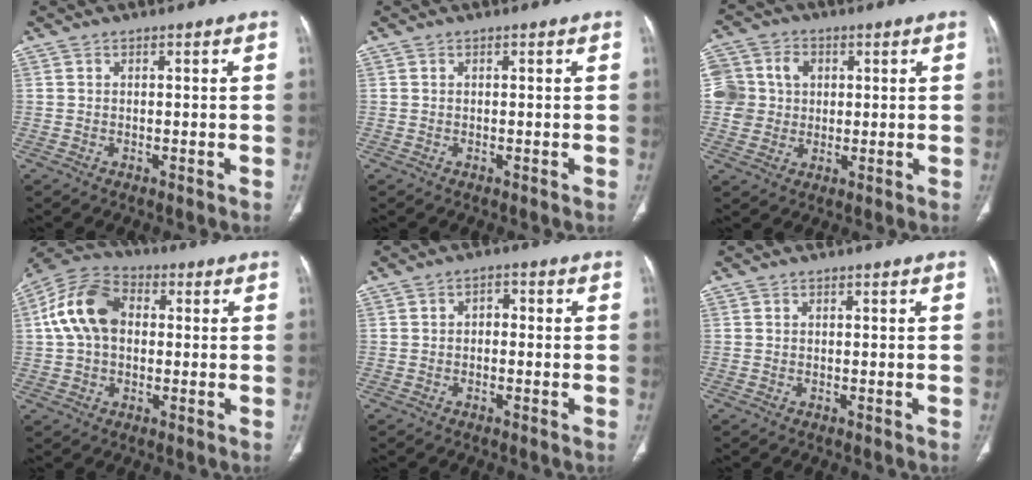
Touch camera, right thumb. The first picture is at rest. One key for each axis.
{"total": 0.0}
{"total": 10.5, "fx": 1.6, "fy": 9.7, "fz": 3.6, "tx": -0.060, "ty": 0.019, "tz": 0.033}
{"total": 12.7, "fx": 1.5, "fy": 8.8, "fz": 9.0, "tx": -0.166, "ty": 0.030, "tz": 0.016}
{"total": 2.2, "fx": -0.2, "fy": 1.5, "fz": 1.5, "tx": -0.014, "ty": 0.011, "tz": -0.010}
{"total": 0.0}